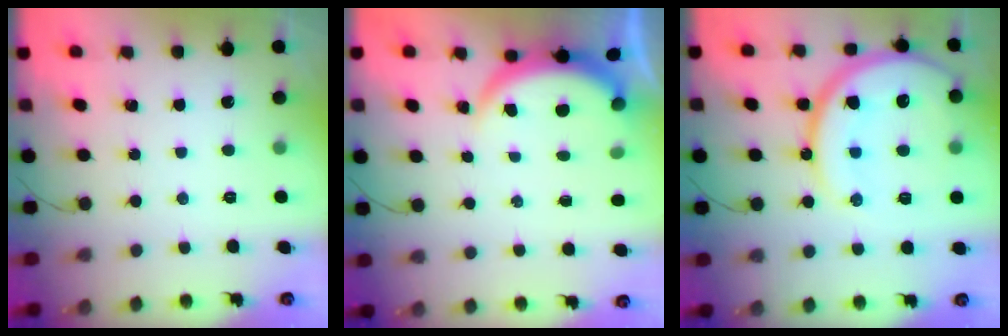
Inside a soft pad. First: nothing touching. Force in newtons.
{"total": 4.0, "press": 3.9, "slide": 0.3}
{"total": 21.0, "press": 20.9, "slide": 2.2}